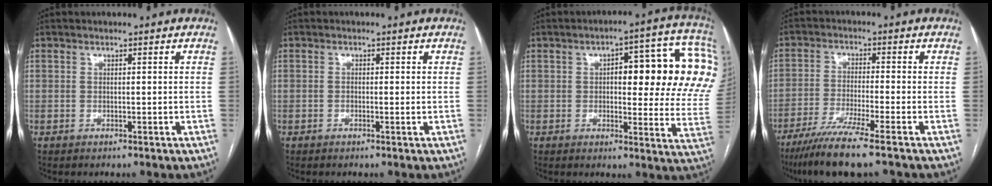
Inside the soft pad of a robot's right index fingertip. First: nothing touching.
{"total": 0.7, "force": [-0.1, 0.2, 0.7], "torque": [-0.013, 0.002, 0.001]}
{"total": 20.7, "force": [4.5, 5.9, 19.3], "torque": [-0.182, 0.043, 0.056]}
{"total": 9.2, "force": [-6.9, -1.0, 6.0], "torque": [-0.103, -0.029, -0.120]}